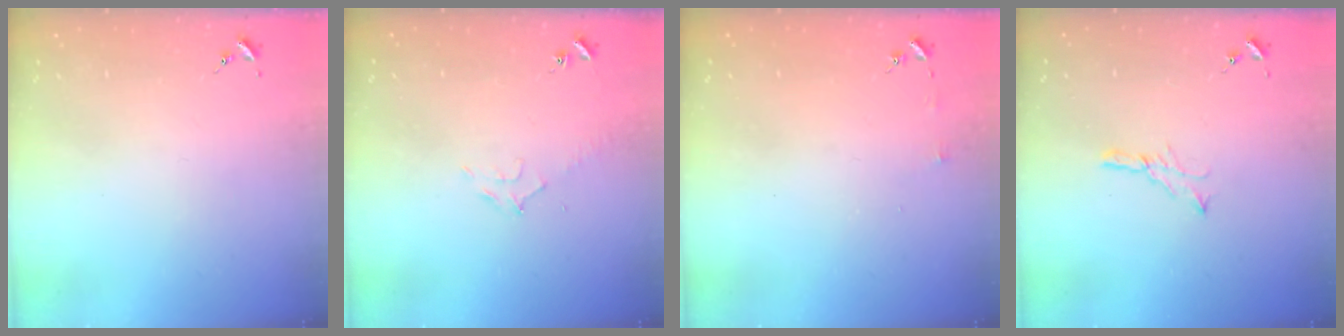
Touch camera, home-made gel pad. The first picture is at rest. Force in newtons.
{"total": 6.6, "press": 6.6, "slide": 0.8}
{"total": 3.0, "press": 3.0, "slide": 0.3}
{"total": 5.2, "press": 5.2, "slide": 0.3}